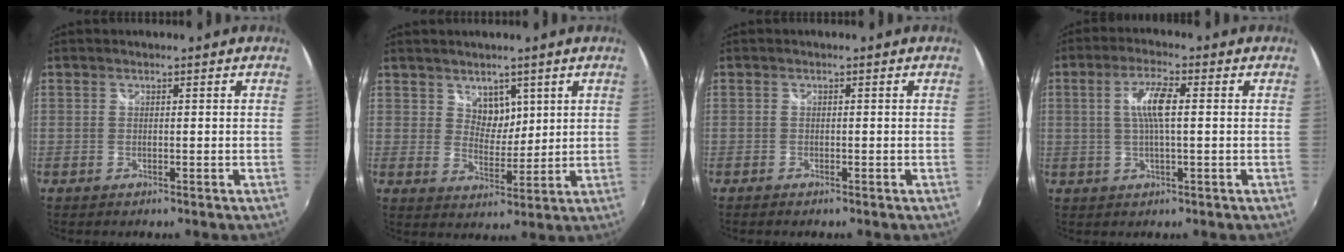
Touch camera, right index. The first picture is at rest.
{"total": 4.7, "force": [2.8, 3.4, 1.7], "torque": [-0.017, 0.000, 0.051]}
{"total": 0.8, "force": [-0.7, 0.3, 0.3], "torque": [-0.008, -0.004, -0.015]}
{"total": 6.1, "force": [0.7, 1.0, 6.0], "torque": [-0.111, 0.005, 0.015]}